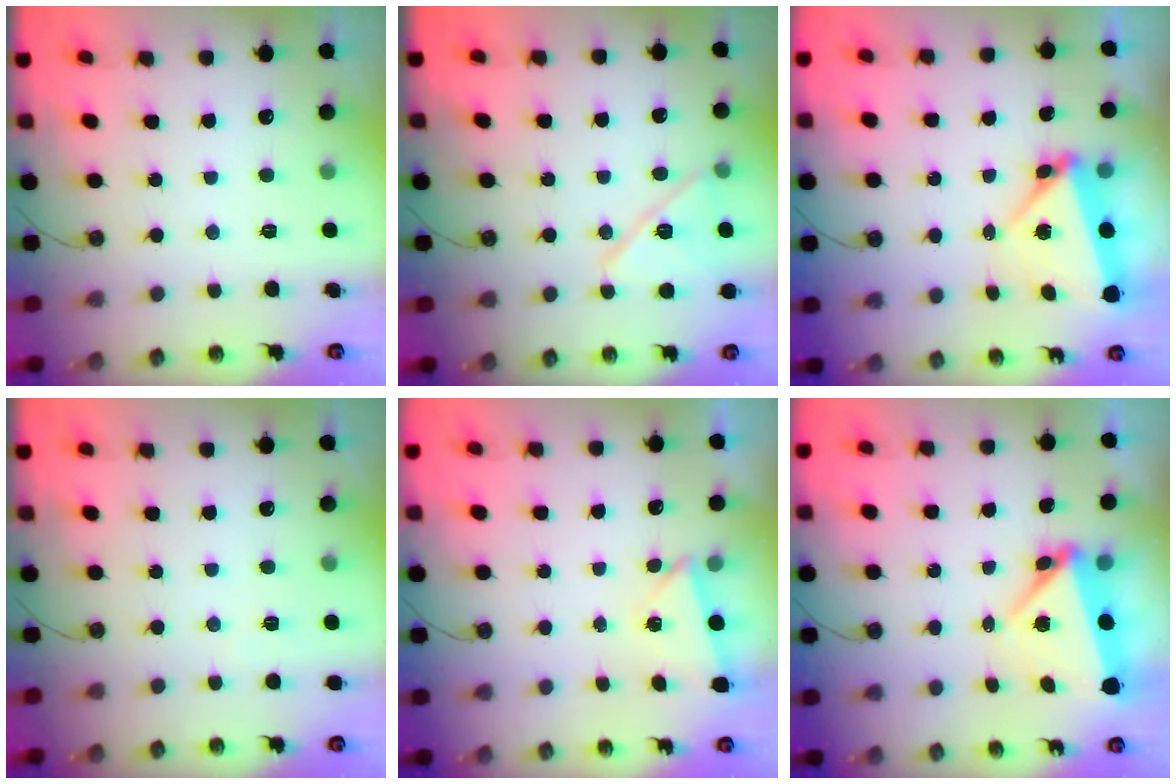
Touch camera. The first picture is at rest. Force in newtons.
{"total": 14.3, "press": 13.8, "slide": 3.8}
{"total": 5.8, "press": 5.1, "slide": 2.8}
{"total": 2.1, "press": 2.1, "slide": 0.5}
{"total": 2.7, "press": 2.1, "slide": 1.8}
{"total": 6.3, "press": 6.0, "slide": 1.9}